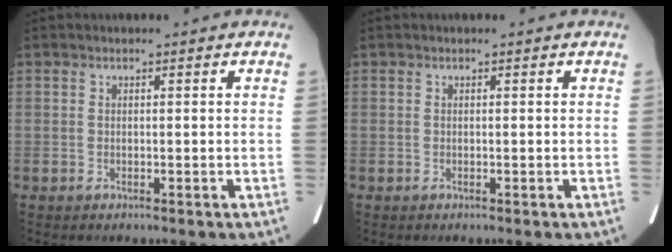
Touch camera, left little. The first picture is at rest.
{"total": 0.0}